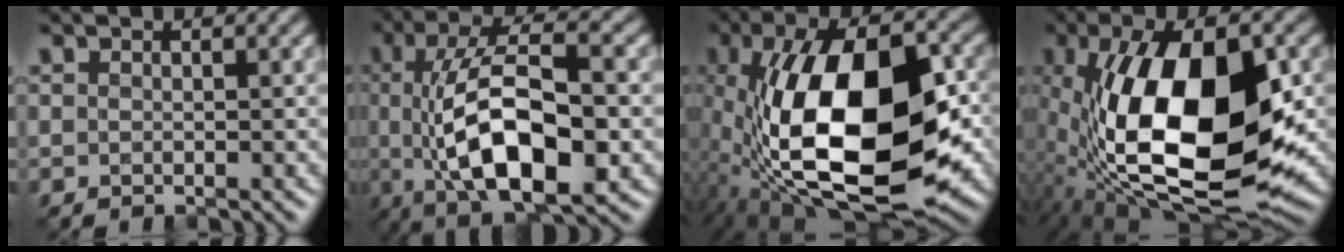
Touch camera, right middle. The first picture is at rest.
{"total": 11.6, "force": [-1.3, 4.3, 10.7], "torque": [-0.182, 0.002, -0.027]}
{"total": 17.3, "force": [-2.5, 8.3, 15.0], "torque": [-0.278, -0.014, -0.036]}
{"total": 16.5, "force": [-1.2, 7.3, 14.7], "torque": [-0.267, -0.009, -0.017]}